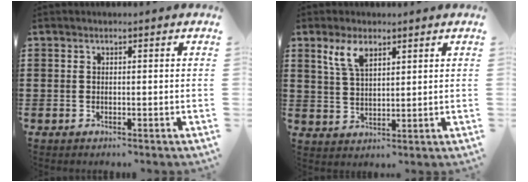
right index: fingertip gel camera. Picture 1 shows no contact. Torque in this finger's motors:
{"motor_torque": [0.60, 0.11, 0.41, 0.08]}